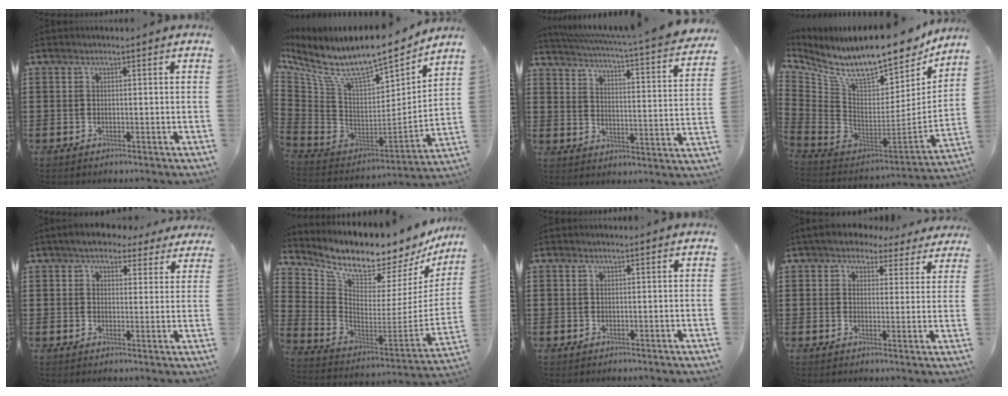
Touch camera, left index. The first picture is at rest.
{"total": 11.3, "force": [8.3, 3.0, 6.9], "torque": [-0.156, -0.067, 0.138]}
{"total": 3.7, "force": [3.2, -0.3, 1.8], "torque": [-0.055, -0.036, 0.045]}
{"total": 12.5, "force": [10.1, 2.6, 6.9], "torque": [-0.158, -0.087, 0.173]}
{"total": 5.2, "force": [4.7, 1.5, 1.6], "torque": [-0.040, -0.006, 0.086]}
{"total": 8.0, "force": [7.4, 1.2, 2.7], "torque": [-0.083, -0.085, 0.120]}
{"total": 1.0, "force": [1.0, 0.0, 0.4], "torque": [-0.009, 0.000, 0.018]}
{"total": 4.8, "force": [4.4, 1.3, 1.2], "torque": [-0.044, -0.013, 0.081]}